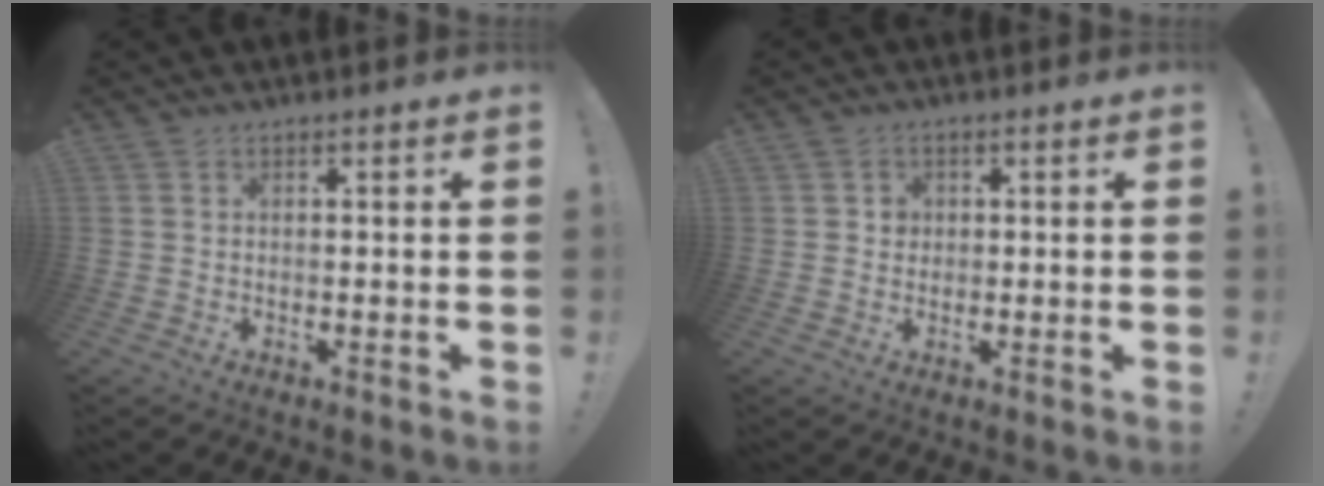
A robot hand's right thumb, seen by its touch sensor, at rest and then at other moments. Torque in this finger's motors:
{"motor_torque": [0.01, 0.15, 0.06, -0.13, -0.01]}